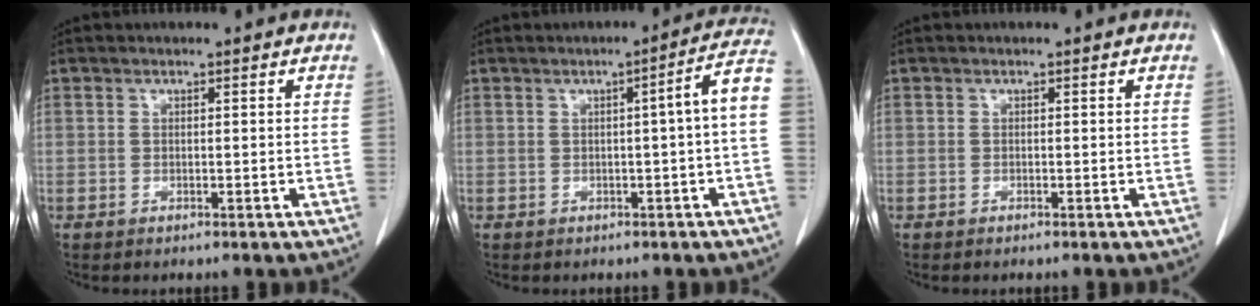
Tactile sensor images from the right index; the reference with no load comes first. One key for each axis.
{"total": 5.4, "fx": -0.5, "fy": -0.5, "fz": 5.4, "tx": -0.064, "ty": 0.014, "tz": -0.006}
{"total": 0.0}